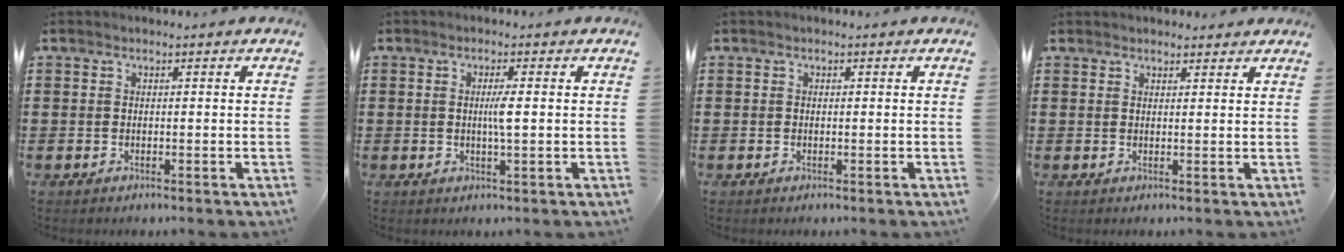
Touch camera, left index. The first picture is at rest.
{"total": 2.7, "force": [0.2, 0.1, 2.7], "torque": [-0.053, -0.005, 0.001]}
{"total": 0.0}
{"total": 1.7, "force": [1.6, 0.4, 0.2], "torque": [-0.006, 0.003, 0.032]}